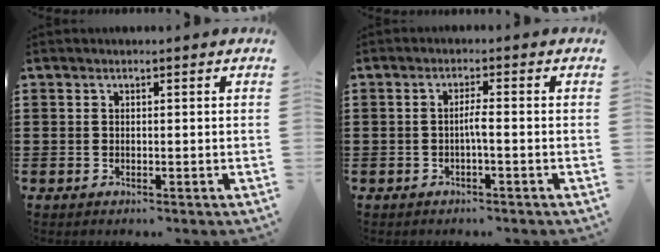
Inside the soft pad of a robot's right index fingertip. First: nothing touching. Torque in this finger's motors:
{"motor_torque": [0.52, 0.15, 0.20, 0.05]}